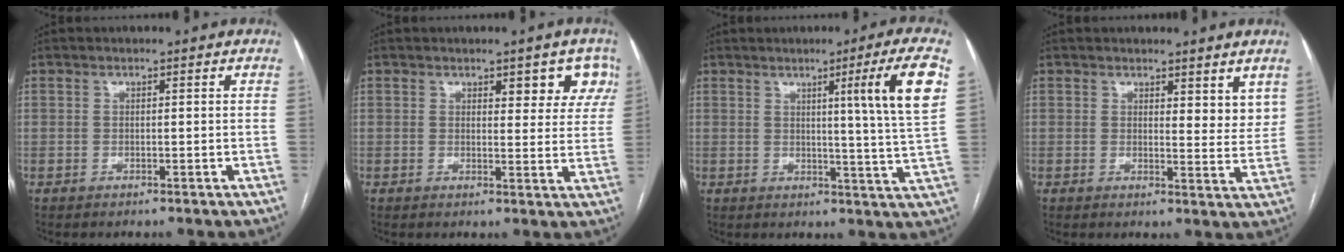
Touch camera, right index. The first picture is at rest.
{"total": 5.6, "force": [3.1, 2.4, 4.0], "torque": [-0.026, 0.004, 0.033]}
{"total": 10.6, "force": [3.8, -2.7, 9.5], "torque": [-0.126, -0.012, 0.053]}
{"total": 4.4, "force": [3.2, 1.6, 2.4], "torque": [-0.022, -0.018, 0.042]}